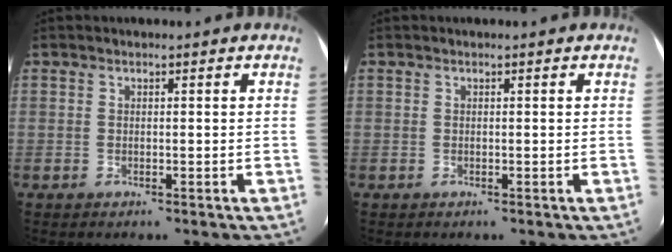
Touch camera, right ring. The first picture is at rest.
{"total": 0.0}